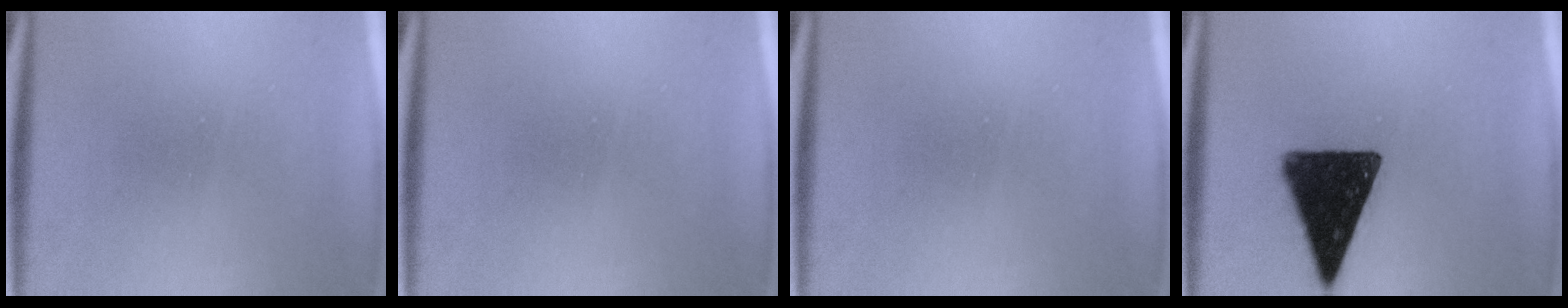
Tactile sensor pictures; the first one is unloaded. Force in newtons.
{"total": 0.0}
{"total": 0.0}
{"total": 15.6}